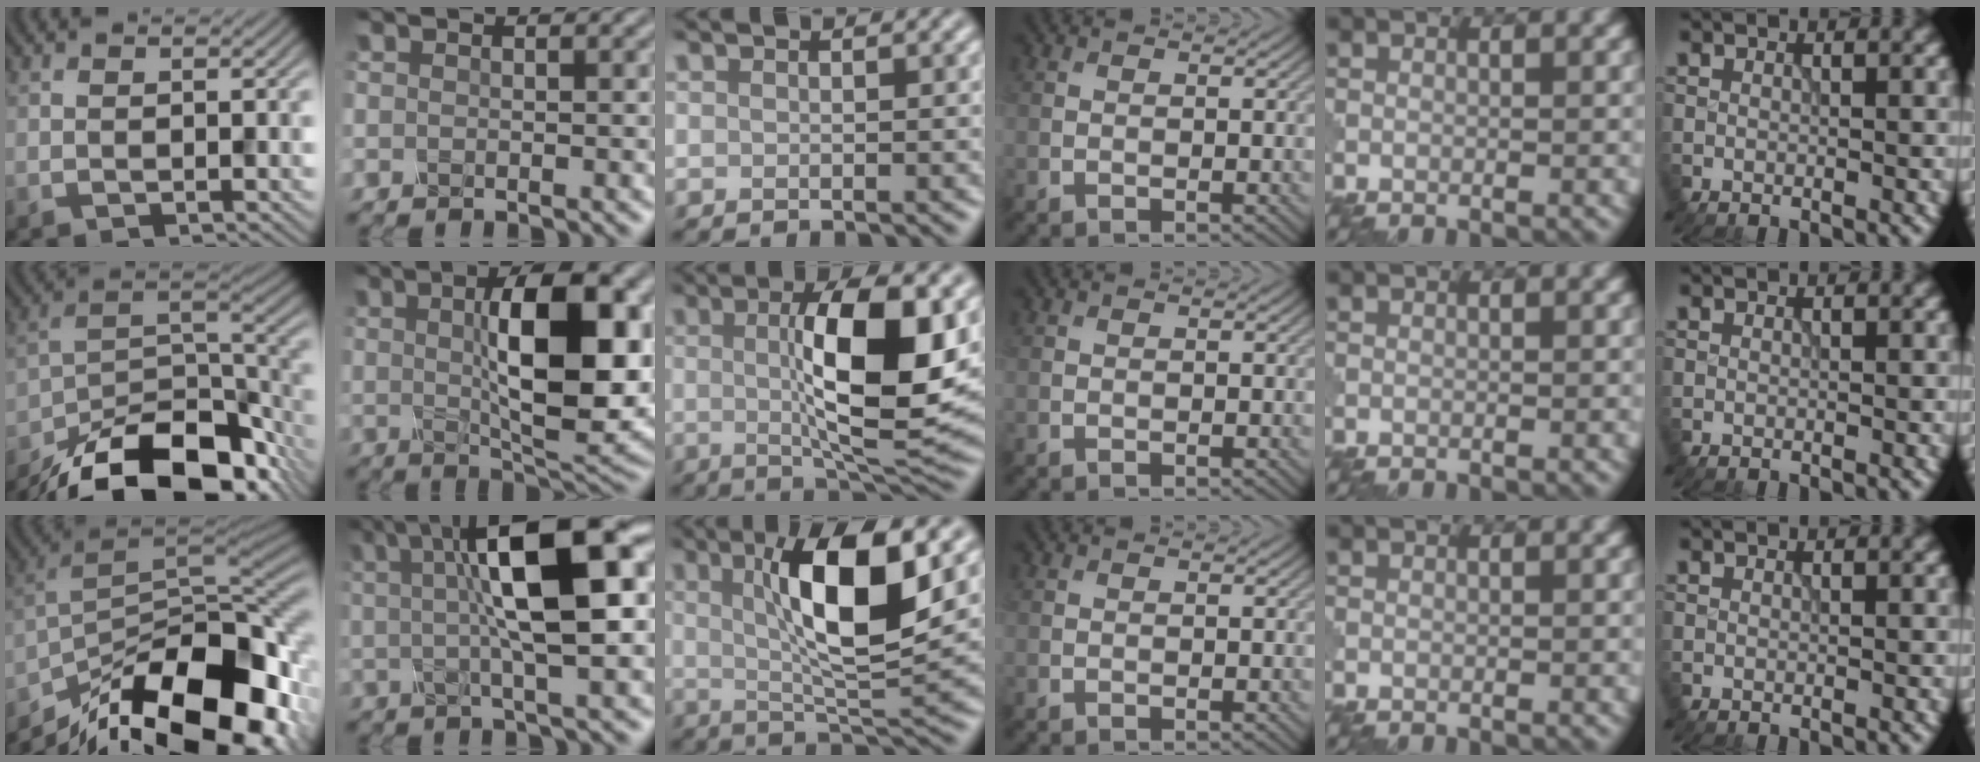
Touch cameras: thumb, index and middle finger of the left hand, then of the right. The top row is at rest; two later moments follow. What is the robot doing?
{"motion": "disassemble", "object": "glue stick"}